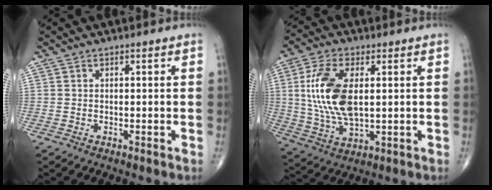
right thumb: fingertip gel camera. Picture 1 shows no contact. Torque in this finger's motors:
{"motor_torque": [-0.38, 1.18, 1.40, 0.30, 0.58]}